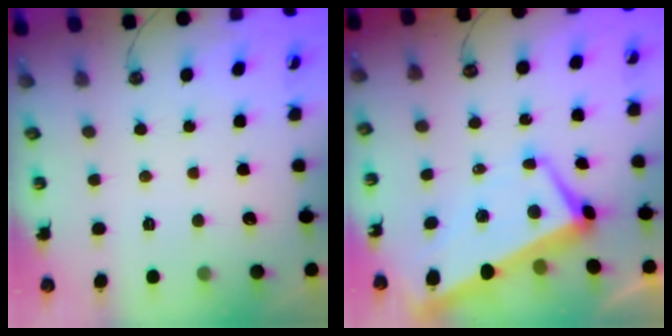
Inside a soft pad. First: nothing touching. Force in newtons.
{"total": 1.8, "press": 1.1, "slide": 1.3}